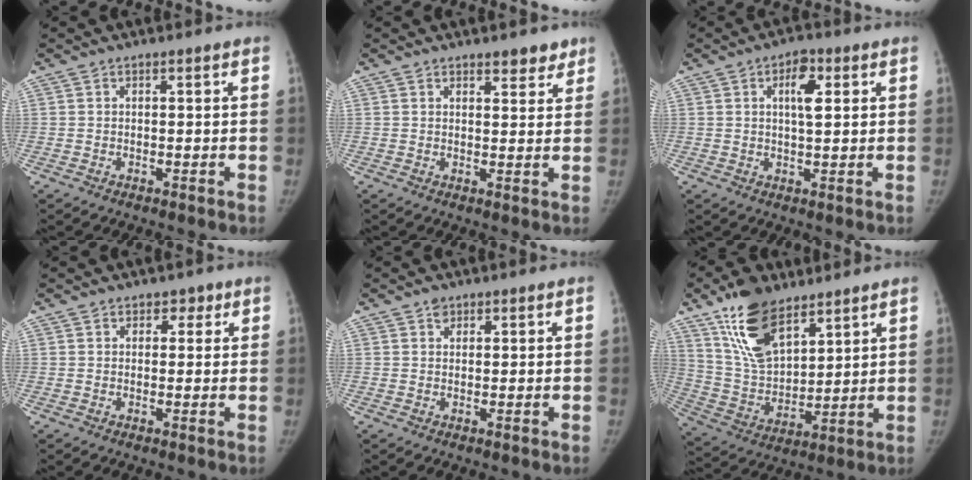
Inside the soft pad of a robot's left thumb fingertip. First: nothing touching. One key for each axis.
{"total": 3.6, "fx": 2.8, "fy": 1.8, "fz": 1.4, "tx": 0.011, "ty": -0.017, "tz": 0.037}
{"total": 5.5, "fx": 1.8, "fy": 2.5, "fz": 4.5, "tx": -0.060, "ty": -0.002, "tz": 0.026}
{"total": 2.5, "fx": 1.3, "fy": 2.1, "fz": 0.7, "tx": 0.018, "ty": -0.004, "tz": 0.010}
{"total": 1.8, "fx": 1.0, "fy": 1.4, "fz": 0.4, "tx": 0.008, "ty": -0.004, "tz": 0.012}
{"total": 15.9, "fx": 10.3, "fy": 7.8, "fz": 9.3, "tx": -0.137, "ty": -0.047, "tz": 0.204}